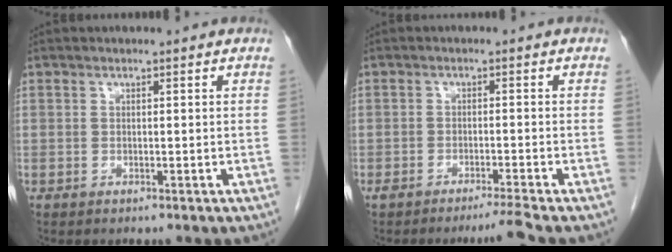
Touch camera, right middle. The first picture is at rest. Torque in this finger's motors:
{"motor_torque": [-0.04, 0.06, 0.02, 0.01]}